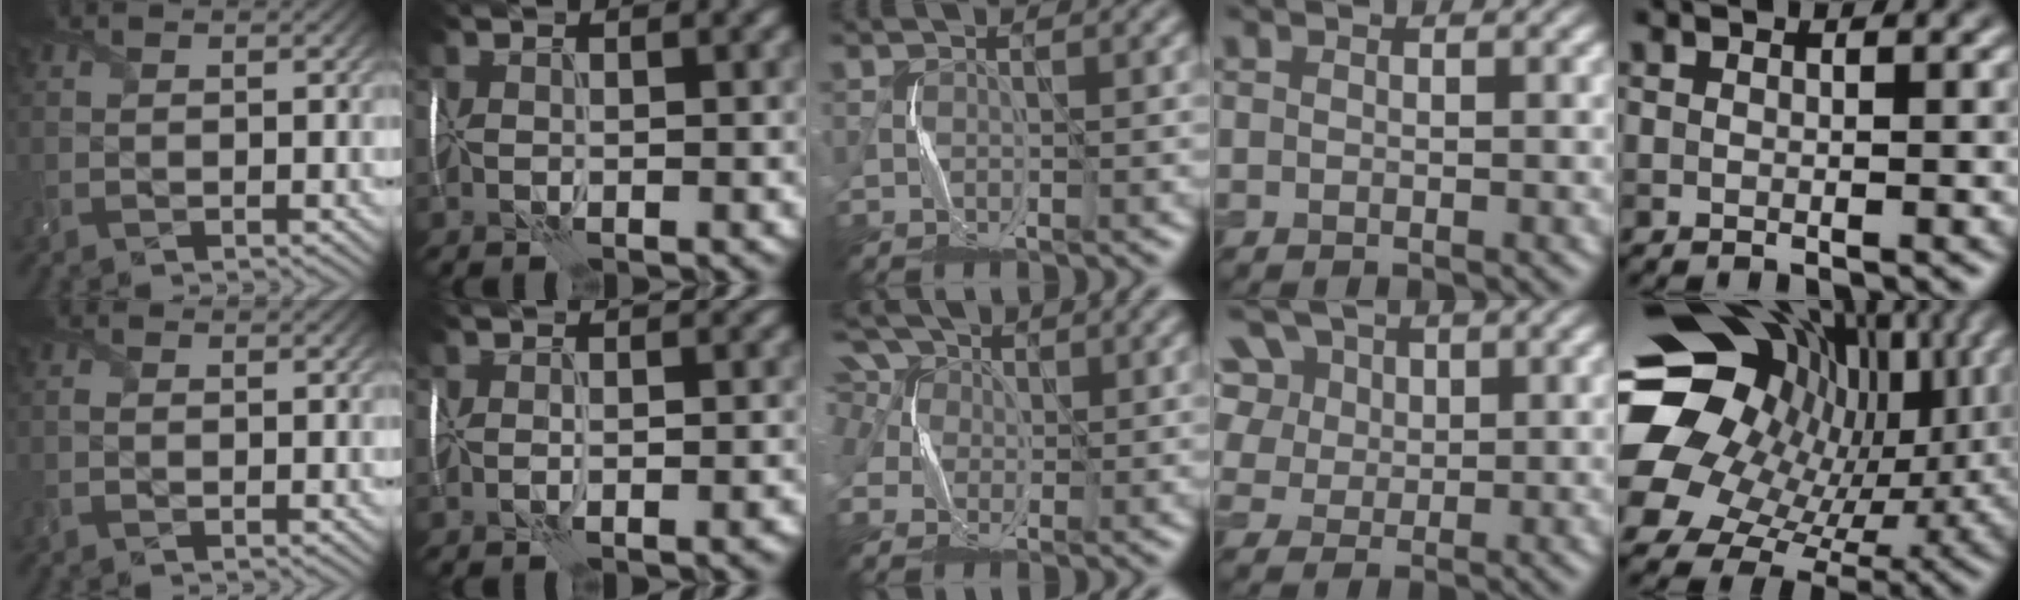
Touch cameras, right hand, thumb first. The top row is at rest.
{"thumb": {"total": 0.8, "force": [-0.3, 0.5, 0.5], "torque": [-0.016, -0.002, -0.007]}, "index": {"total": 1.3, "force": [-0.9, 0.5, 0.8], "torque": [-0.009, 0.005, -0.011]}, "middle": {"total": 7.6, "force": [2.7, 6.0, 3.8], "torque": [-0.086, 0.031, 0.026]}, "ring": {"total": 9.9, "force": [4.8, 7.4, 4.4], "torque": [-0.108, 0.027, 0.071]}, "little": {"total": 18.0, "force": [4.0, 14.1, 10.5], "torque": [-0.199, -0.001, 0.091]}}